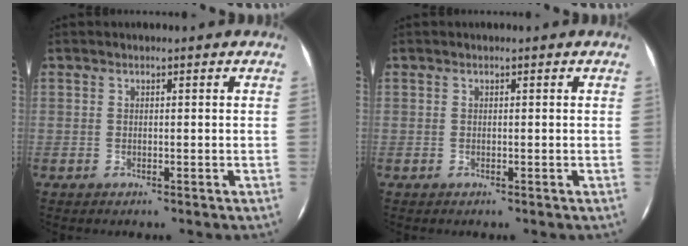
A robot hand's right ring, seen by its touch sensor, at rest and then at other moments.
{"total": 0.0}